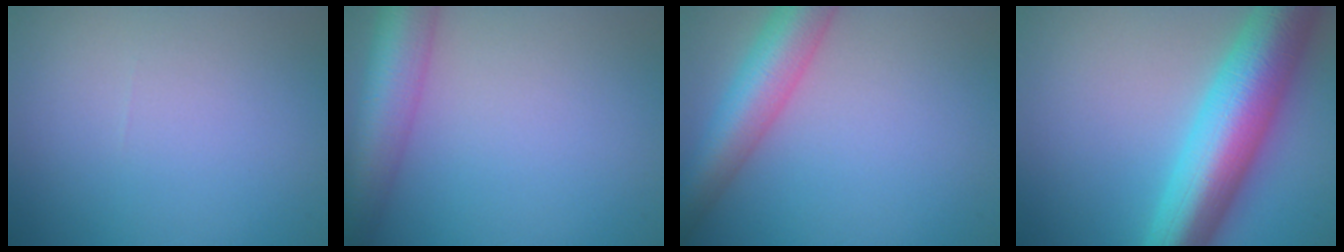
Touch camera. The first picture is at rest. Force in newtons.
{"total": 7.4, "press": 7.4, "slide": 0.4}
{"total": 6.8, "press": 6.8, "slide": 0.3}
{"total": 11.5, "press": 11.5, "slide": 0.1}